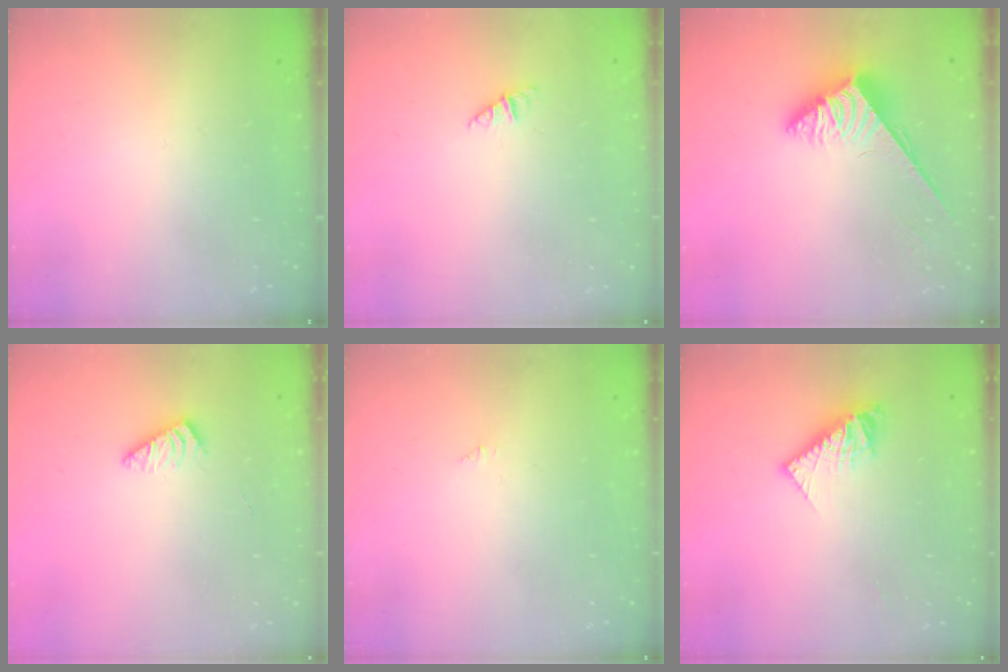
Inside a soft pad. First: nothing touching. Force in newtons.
{"total": 0.6, "press": 0.6, "slide": 0.1}
{"total": 4.0, "press": 3.9, "slide": 0.7}
{"total": 2.8, "press": 2.8, "slide": 0.4}
{"total": 0.0}
{"total": 10.0, "press": 10.0, "slide": 0.9}